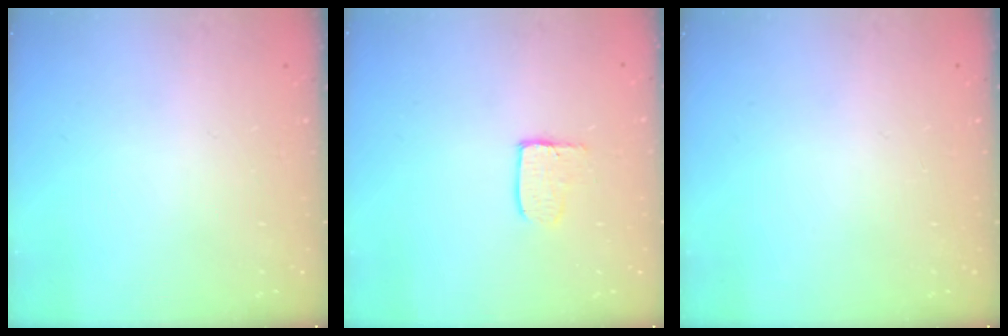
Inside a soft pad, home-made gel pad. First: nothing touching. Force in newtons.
{"total": 3.4, "press": 3.4, "slide": 0.3}
{"total": 0.0}